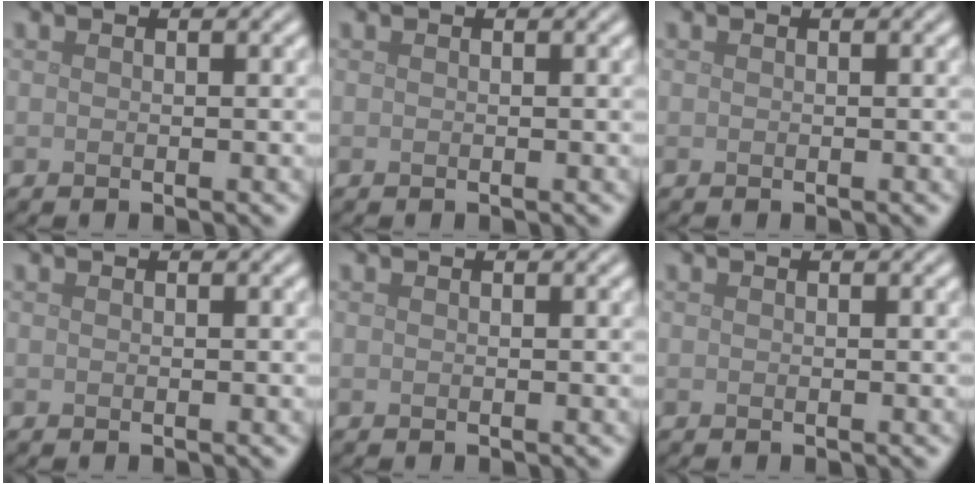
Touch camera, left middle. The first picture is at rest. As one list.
[{"total": 0.0}, {"total": 0.0}, {"total": 0.0}, {"total": 0.0}, {"total": 0.0}]